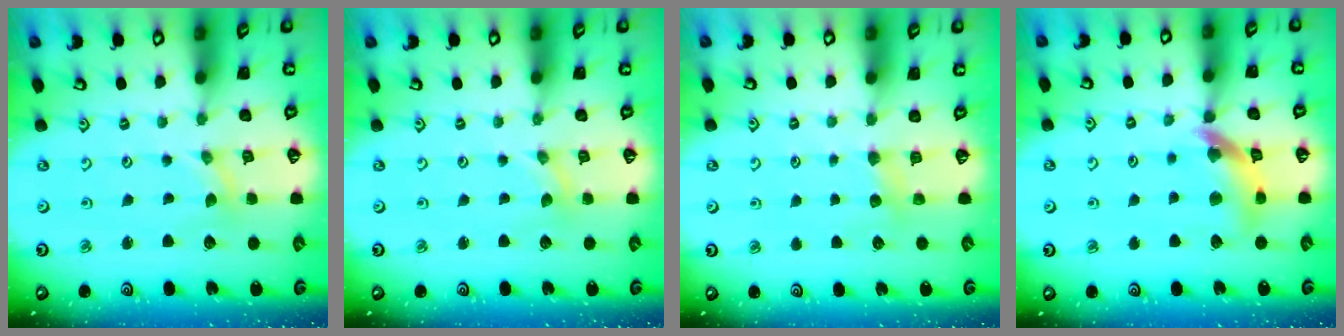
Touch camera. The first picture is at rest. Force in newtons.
{"total": 0.0}
{"total": 4.0, "press": 3.9, "slide": 0.5}
{"total": 12.9, "press": 12.8, "slide": 1.5}